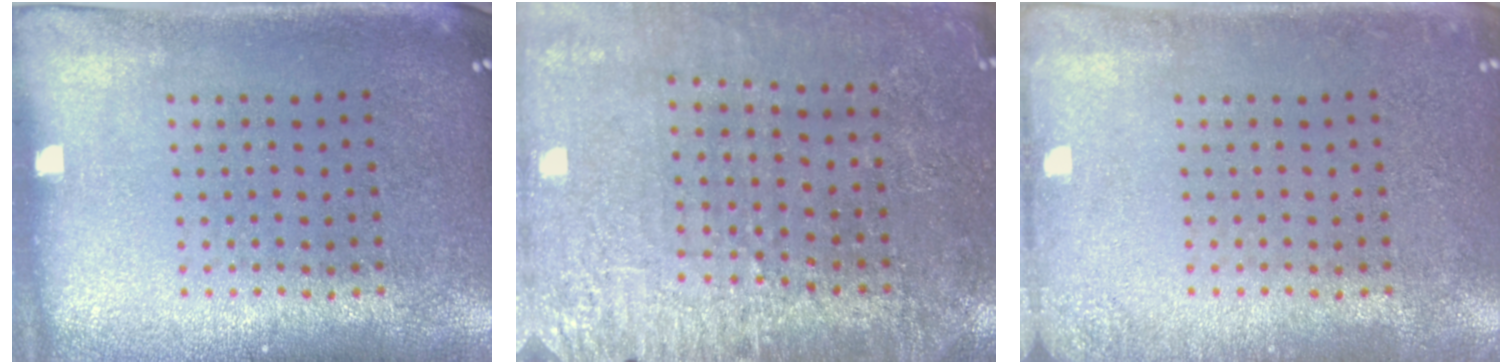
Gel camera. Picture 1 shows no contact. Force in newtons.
{"total": 2.8, "press": 2.8, "slide": 0.3}
{"total": 1.3, "press": 1.3, "slide": 0.2}